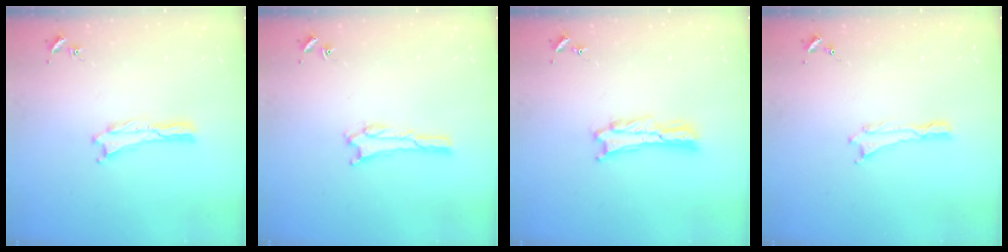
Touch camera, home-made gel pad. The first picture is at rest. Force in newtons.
{"total": 1.1, "press": 1.0, "slide": 0.1}
{"total": 1.6, "press": 1.6, "slide": 0.2}
{"total": 0.0}